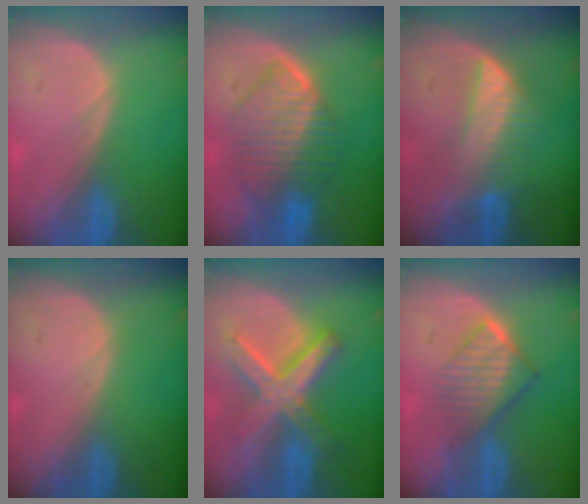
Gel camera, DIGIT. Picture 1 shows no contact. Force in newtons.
{"total": 8.7, "press": 8.6, "slide": 0.6}
{"total": 6.5, "press": 5.8, "slide": 2.9}
{"total": 0.0}
{"total": 9.0, "press": 9.0, "slide": 0.7}
{"total": 6.7, "press": 6.1, "slide": 2.9}